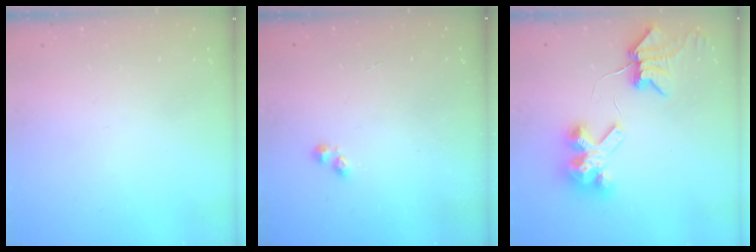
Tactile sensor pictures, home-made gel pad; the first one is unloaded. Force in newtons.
{"total": 2.3, "press": 2.2, "slide": 0.3}
{"total": 8.8, "press": 8.7, "slide": 1.2}